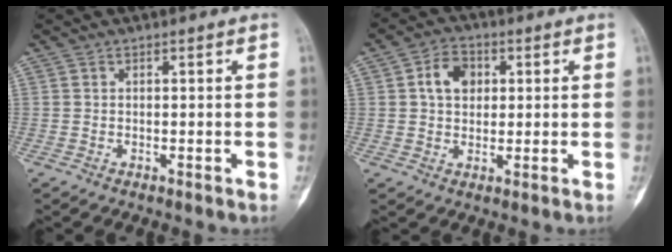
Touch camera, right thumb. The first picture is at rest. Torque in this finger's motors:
{"motor_torque": [-0.08, 0.08, 0.00, 0.00, 0.00]}